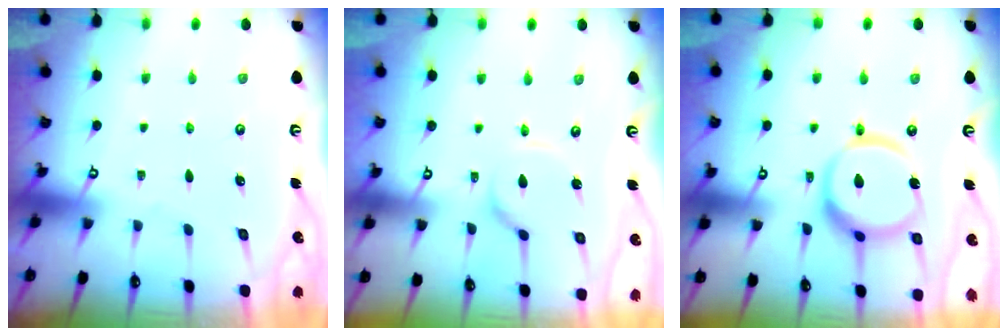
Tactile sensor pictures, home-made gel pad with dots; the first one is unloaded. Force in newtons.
{"total": 6.0, "press": 6.0, "slide": 0.3}
{"total": 15.2, "press": 15.1, "slide": 1.8}